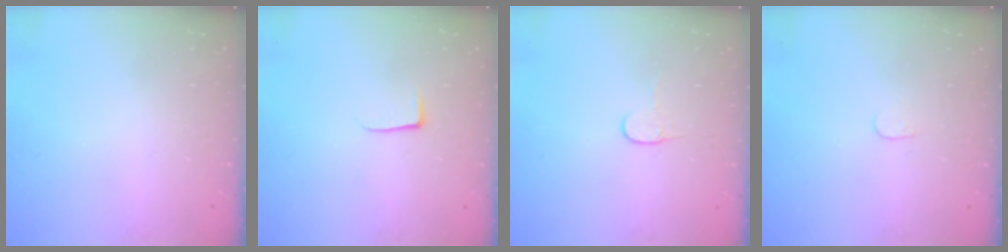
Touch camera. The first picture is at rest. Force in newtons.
{"total": 3.7, "press": 3.7, "slide": 0.5}
{"total": 3.2, "press": 3.2, "slide": 0.3}
{"total": 3.2, "press": 3.2, "slide": 0.3}